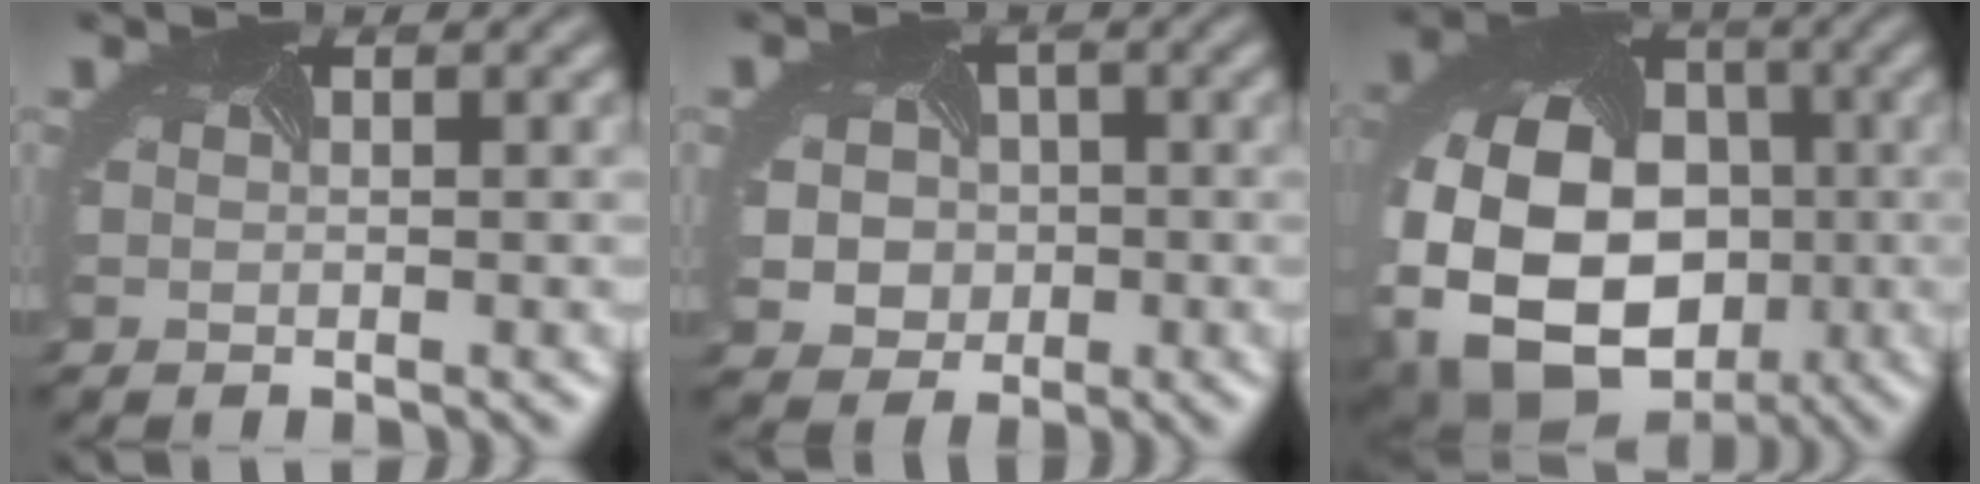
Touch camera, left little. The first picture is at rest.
{"total": 4.8, "force": [-0.5, 4.2, 2.2], "torque": [-0.038, -0.002, -0.012]}
{"total": 16.2, "force": [-4.5, 11.9, 10.0], "torque": [-0.202, -0.030, -0.059]}